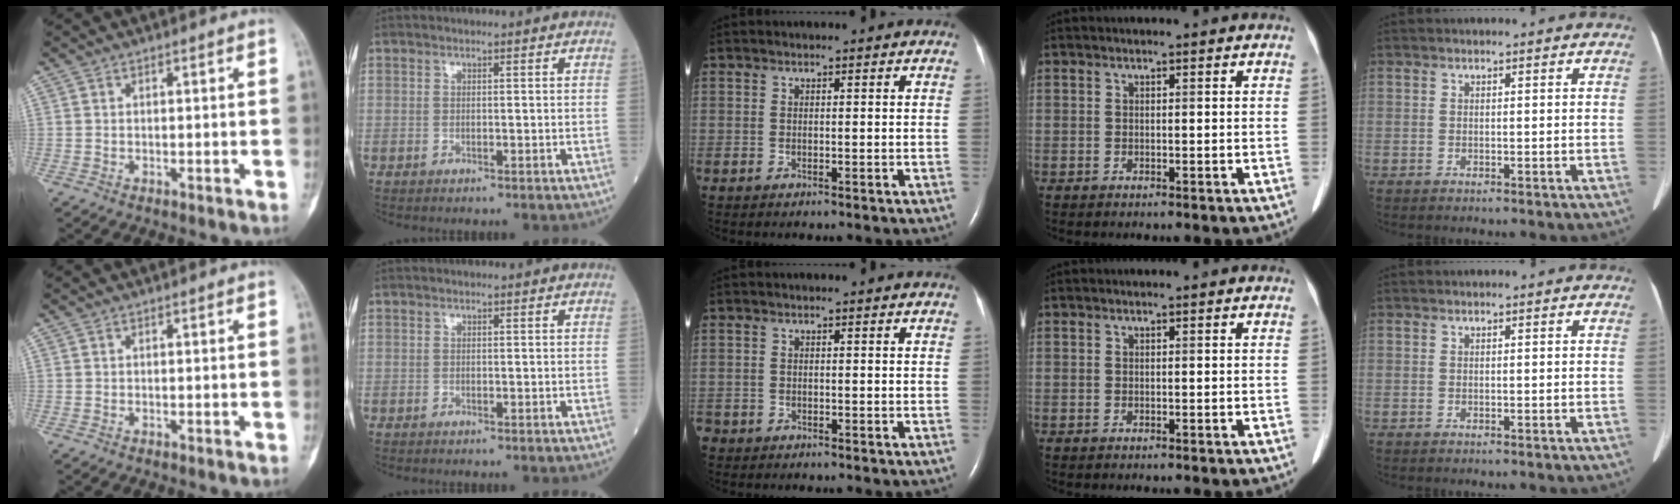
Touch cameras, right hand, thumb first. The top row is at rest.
{"middle": {"total": 1.5, "force": [-1.2, 1.0, 0.3], "torque": [-0.010, 0.000, -0.022]}}